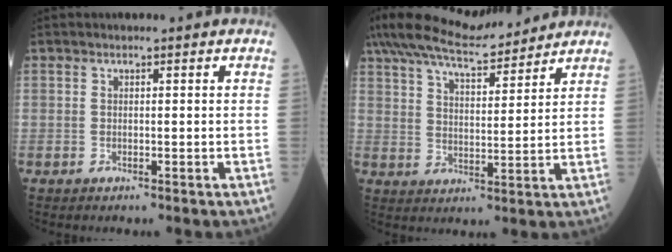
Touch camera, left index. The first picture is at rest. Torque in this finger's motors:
{"motor_torque": [1.04, -1.09, 0.48, 0.10]}